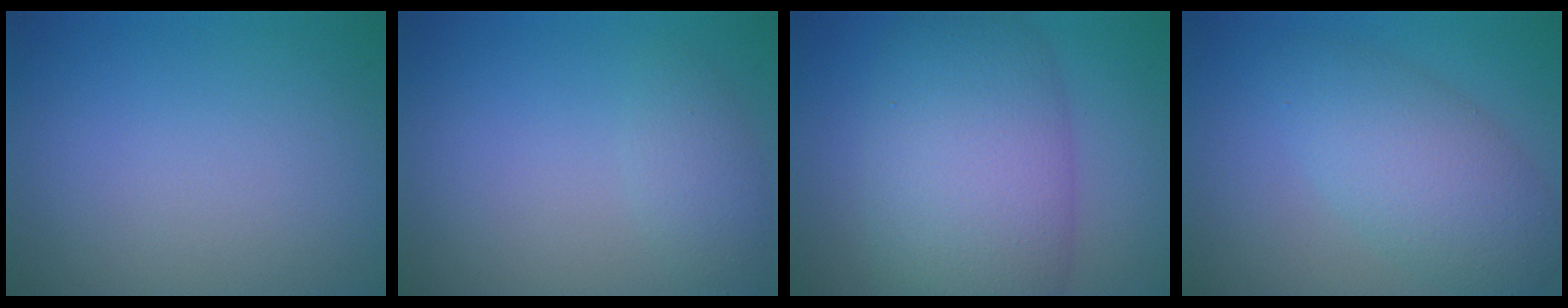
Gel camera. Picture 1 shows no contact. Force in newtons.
{"total": 1.7, "press": 1.7, "slide": 0.1}
{"total": 10.7, "press": 10.7, "slide": 0.1}
{"total": 5.1, "press": 5.1, "slide": 0.3}